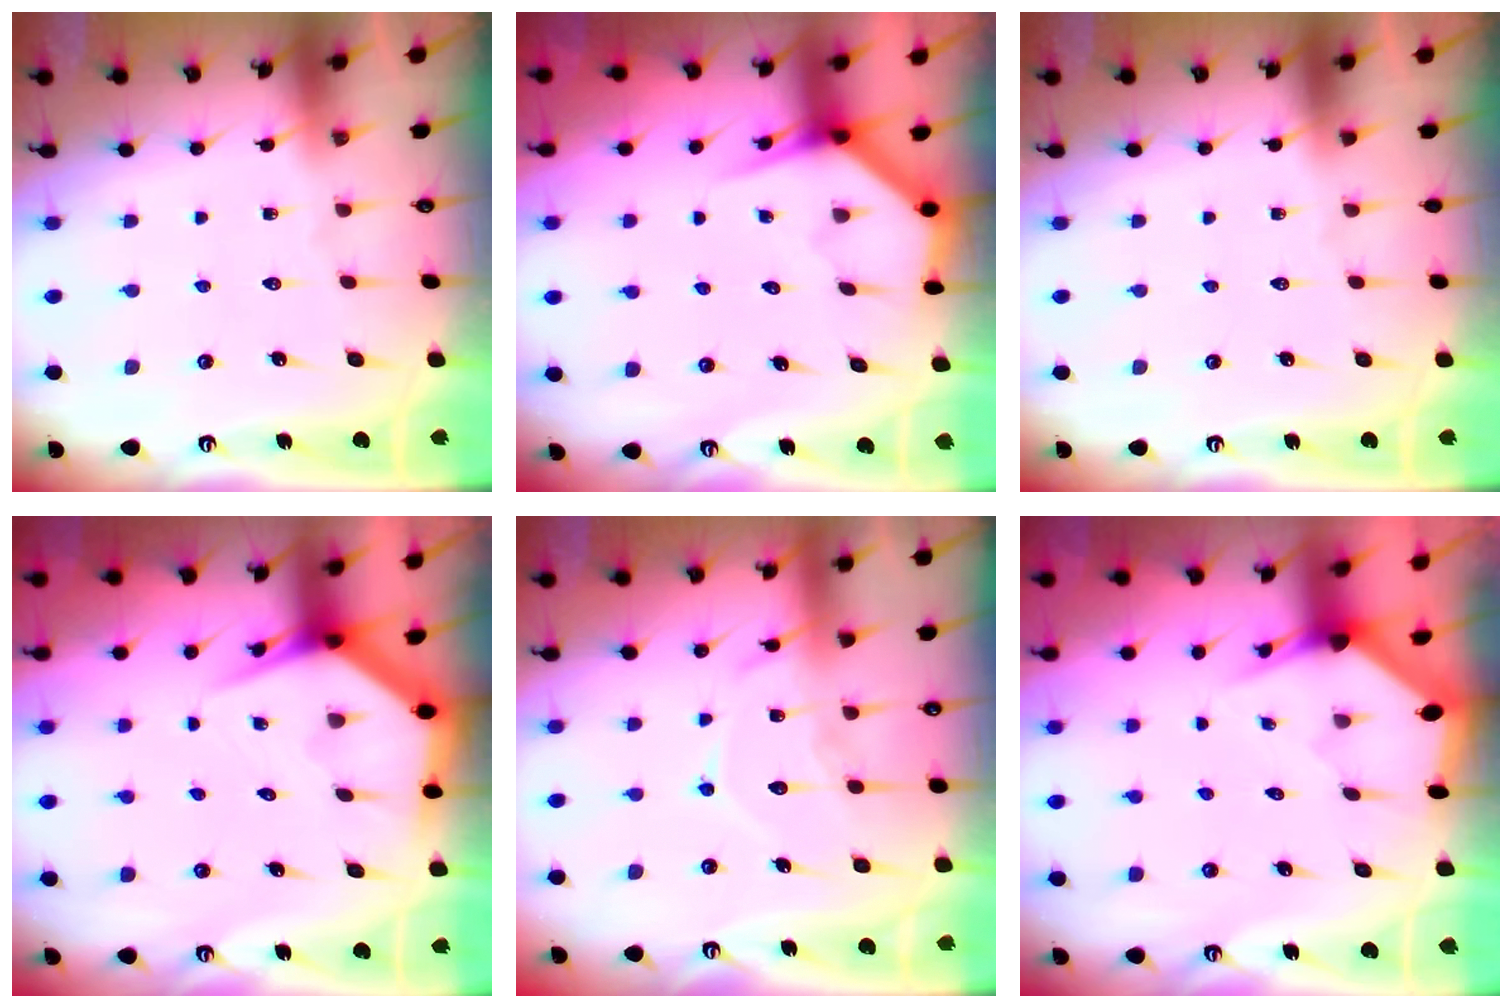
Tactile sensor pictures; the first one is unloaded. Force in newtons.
{"total": 4.1, "press": 4.1, "slide": 0.3}
{"total": 0.0}
{"total": 4.8, "press": 4.8, "slide": 0.2}
{"total": 12.4, "press": 12.3, "slide": 1.1}
{"total": 2.8, "press": 2.8, "slide": 0.1}